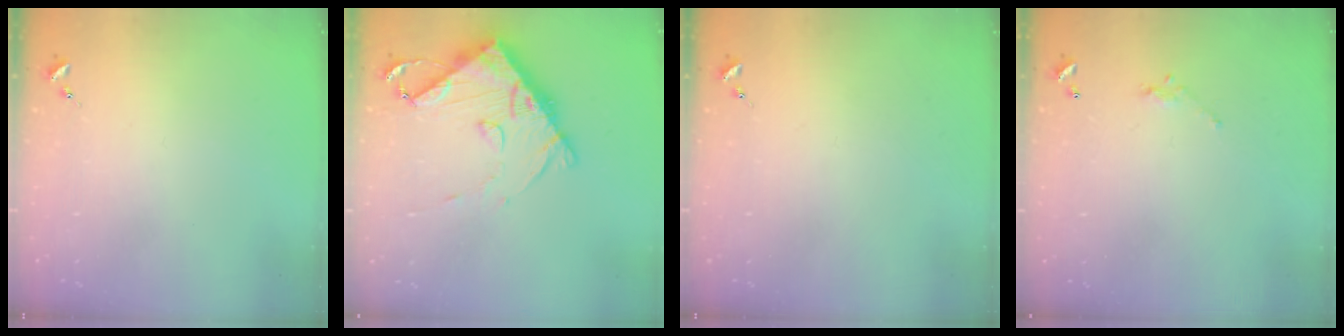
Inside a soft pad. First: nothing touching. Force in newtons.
{"total": 13.5, "press": 13.4, "slide": 1.5}
{"total": 0.0}
{"total": 4.8, "press": 4.8, "slide": 0.3}